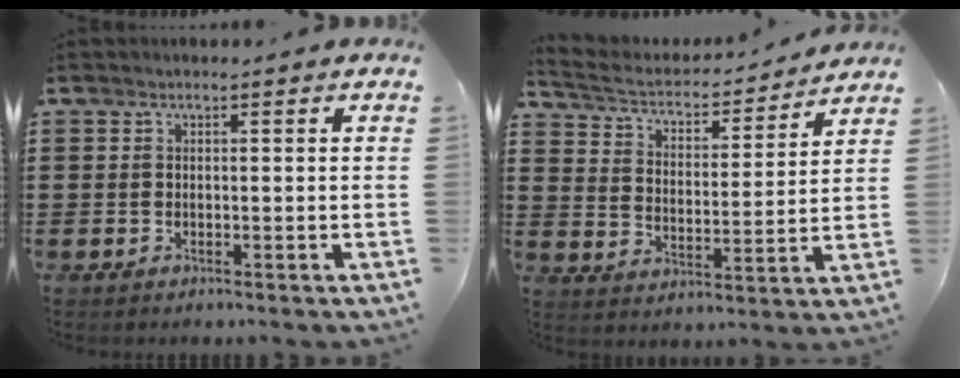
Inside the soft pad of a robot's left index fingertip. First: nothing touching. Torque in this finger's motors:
{"motor_torque": [0.36, 0.35, 0.08, 0.03]}